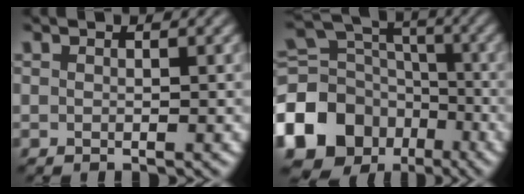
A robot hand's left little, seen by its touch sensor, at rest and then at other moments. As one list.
[{"total": 14.0, "force": [-6.6, 11.0, 5.5], "torque": [-0.152, -0.020, -0.121]}]